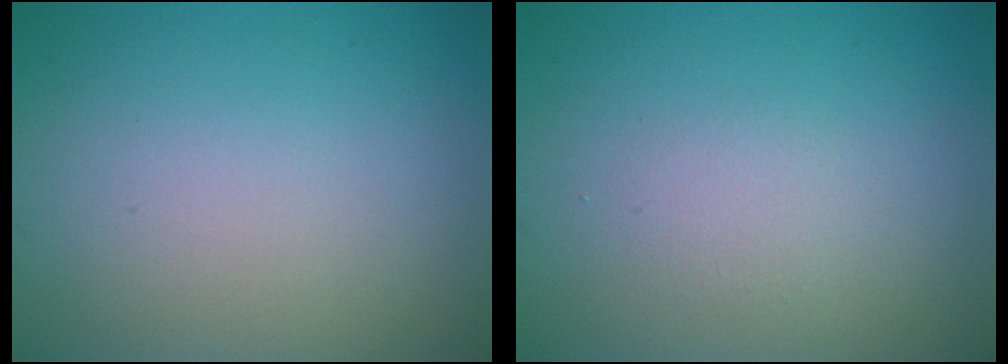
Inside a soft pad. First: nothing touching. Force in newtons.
{"total": 1.1, "press": 1.1, "slide": 0.0}